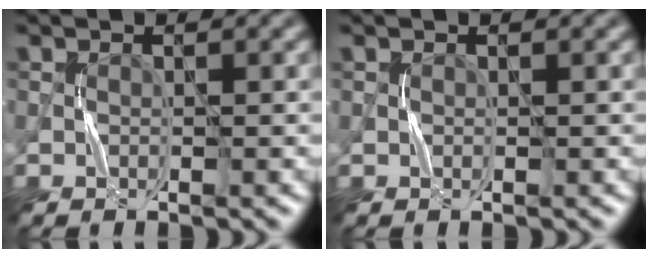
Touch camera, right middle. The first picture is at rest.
{"total": 0.0}